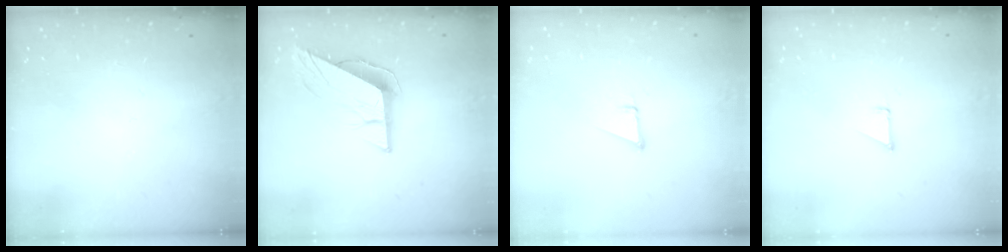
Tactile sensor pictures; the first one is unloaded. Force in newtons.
{"total": 9.9, "press": 9.9, "slide": 0.4}
{"total": 1.9, "press": 1.9, "slide": 0.0}
{"total": 1.5, "press": 1.5, "slide": 0.1}